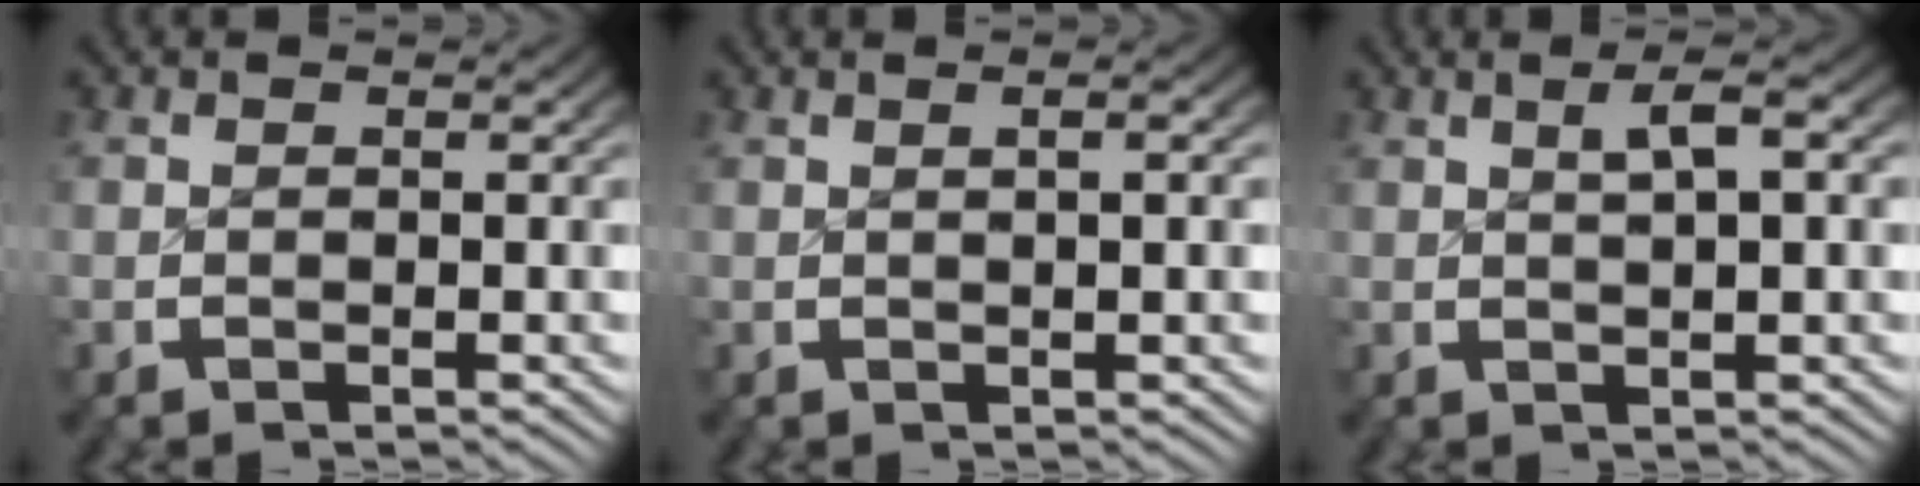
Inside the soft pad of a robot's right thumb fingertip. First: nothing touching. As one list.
[{"total": 1.5, "force": [0.4, 0.1, 1.5], "torque": [-0.020, 0.004, 0.010]}, {"total": 2.9, "force": [1.3, 0.6, 2.5], "torque": [-0.033, 0.008, 0.023]}]